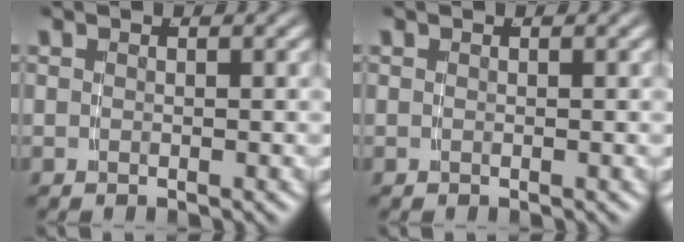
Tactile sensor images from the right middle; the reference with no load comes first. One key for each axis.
{"total": 0.0}